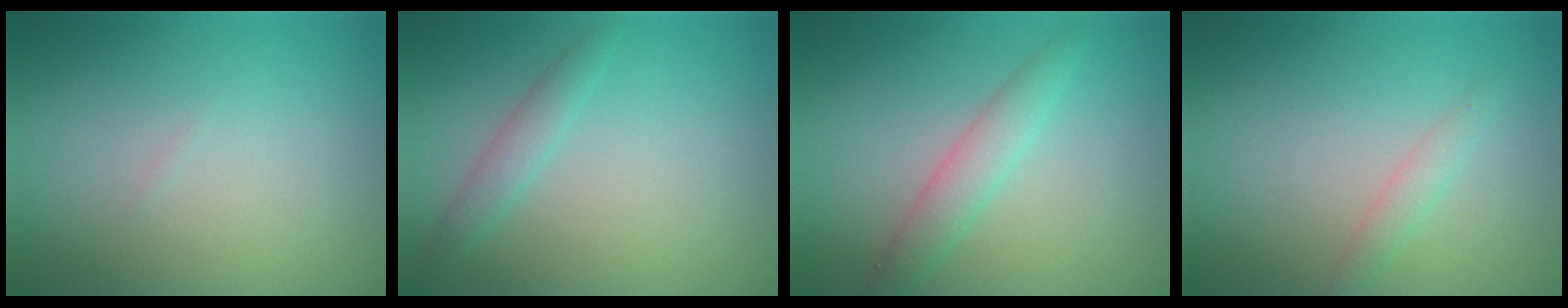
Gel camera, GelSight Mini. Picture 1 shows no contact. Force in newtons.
{"total": 1.7, "press": 1.7, "slide": 0.0}
{"total": 2.7, "press": 2.6, "slide": 0.1}
{"total": 1.4, "press": 1.4, "slide": 0.1}